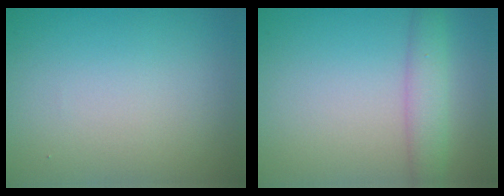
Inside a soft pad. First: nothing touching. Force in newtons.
{"total": 3.0, "press": 3.0, "slide": 0.2}